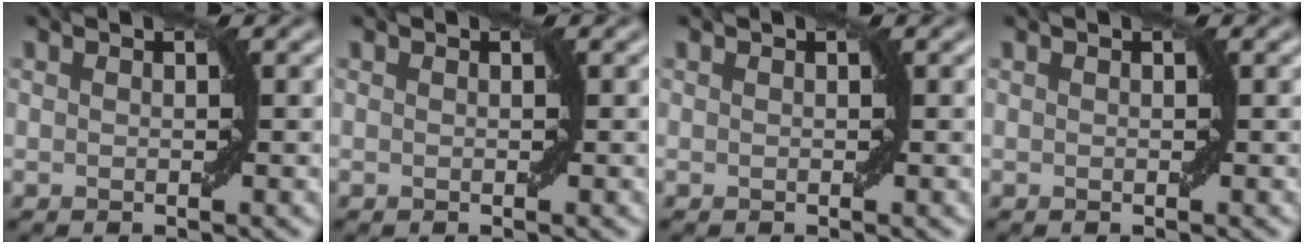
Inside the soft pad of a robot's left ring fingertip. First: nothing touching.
{"total": 0.0}
{"total": 0.0}
{"total": 0.0}